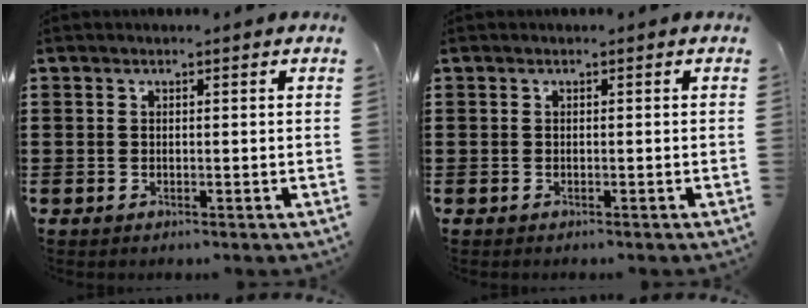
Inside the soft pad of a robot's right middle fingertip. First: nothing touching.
{"total": 0.0}